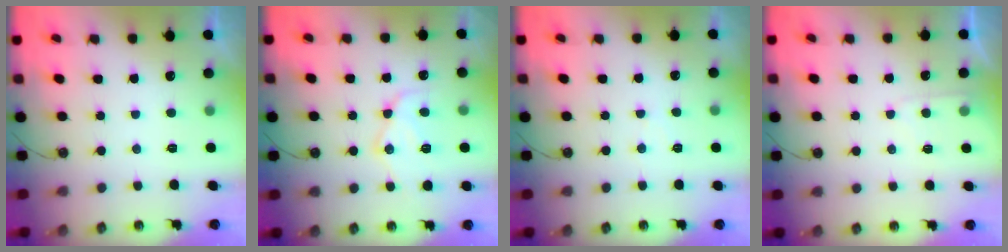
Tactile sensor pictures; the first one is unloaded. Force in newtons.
{"total": 12.1, "press": 12.1, "slide": 1.2}
{"total": 4.3, "press": 4.2, "slide": 0.7}
{"total": 4.1, "press": 4.1, "slide": 0.5}